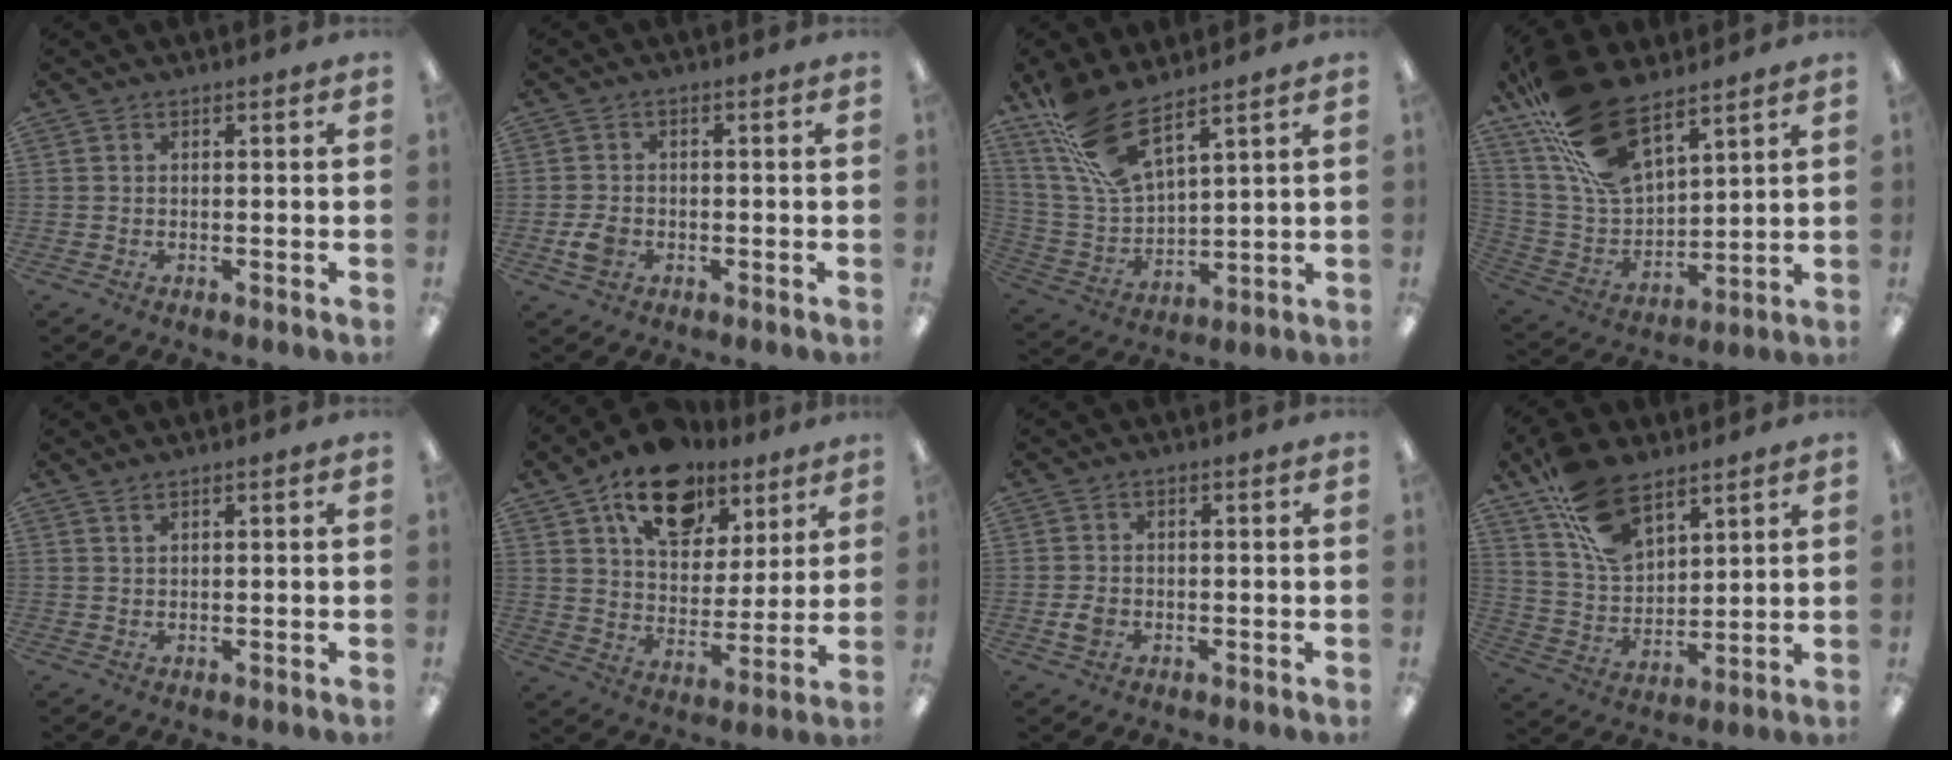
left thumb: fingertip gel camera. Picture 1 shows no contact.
{"total": 3.6, "force": [-1.2, 2.7, 2.1], "torque": [-0.040, 0.004, -0.021]}
{"total": 14.3, "force": [10.2, 4.5, 8.9], "torque": [-0.202, -0.043, 0.187]}
{"total": 21.0, "force": [14.0, 9.8, 12.4], "torque": [-0.272, -0.071, 0.257]}
{"total": 1.1, "force": [0.9, 0.2, 0.5], "torque": [-0.012, 0.000, 0.017]}
{"total": 17.2, "force": [11.2, 10.1, 8.3], "torque": [-0.127, -0.058, 0.199]}
{"total": 2.2, "force": [-0.6, 1.7, 1.3], "torque": [-0.022, 0.003, -0.010]}
{"total": 15.5, "force": [10.0, 8.0, 8.7], "torque": [-0.171, -0.036, 0.191]}